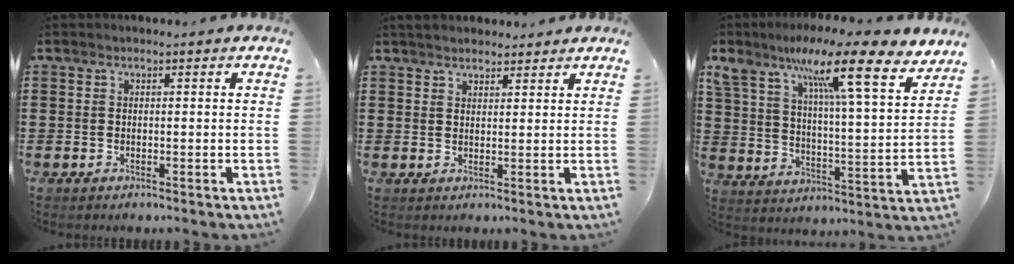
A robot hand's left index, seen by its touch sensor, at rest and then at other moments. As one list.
[{"total": 2.5, "force": [2.4, 0.6, 0.3], "torque": [-0.011, 0.002, 0.048]}, {"total": 13.6, "force": [9.9, 2.2, 9.1], "torque": [-0.158, -0.063, 0.151]}]